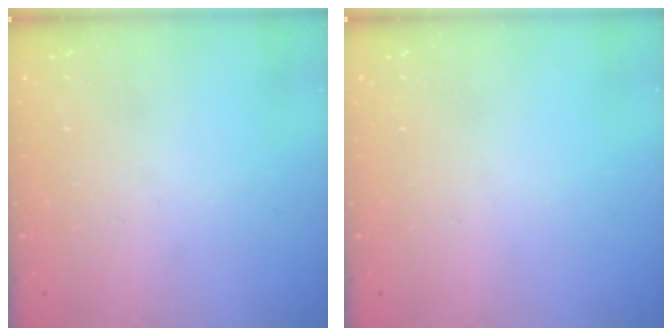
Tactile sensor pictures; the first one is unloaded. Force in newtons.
{"total": 0.0}